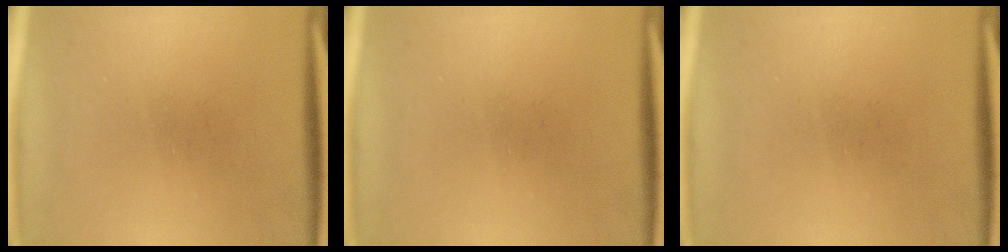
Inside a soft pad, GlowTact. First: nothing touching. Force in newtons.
{"total": 0.0}
{"total": 0.0}